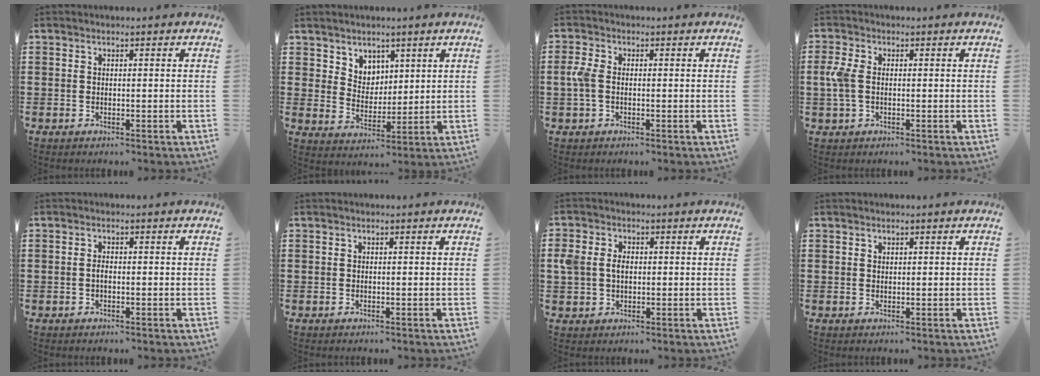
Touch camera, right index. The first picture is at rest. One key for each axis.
{"total": 4.8, "fx": 3.4, "fy": 3.5, "fz": 0.0, "tx": -0.021, "ty": 0.003, "tz": 0.064}
{"total": 3.1, "fx": -0.3, "fy": 1.8, "fz": 2.5, "tx": -0.074, "ty": -0.002, "tz": -0.012}
{"total": 3.9, "fx": -0.1, "fy": 2.3, "fz": 3.2, "tx": -0.095, "ty": -0.003, "tz": -0.012}
{"total": 1.1, "fx": -0.3, "fy": 0.4, "fz": 1.0, "tx": -0.019, "ty": -0.002, "tz": -0.005}
{"total": 0.0}
{"total": 3.5, "fx": 0.2, "fy": 2.7, "fz": 2.2, "tx": -0.063, "ty": 0.005, "tz": -0.003}
{"total": 0.6, "fx": 0.4, "fy": 0.4, "fz": 0.0, "tx": -0.002, "ty": 0.001, "tz": 0.009}